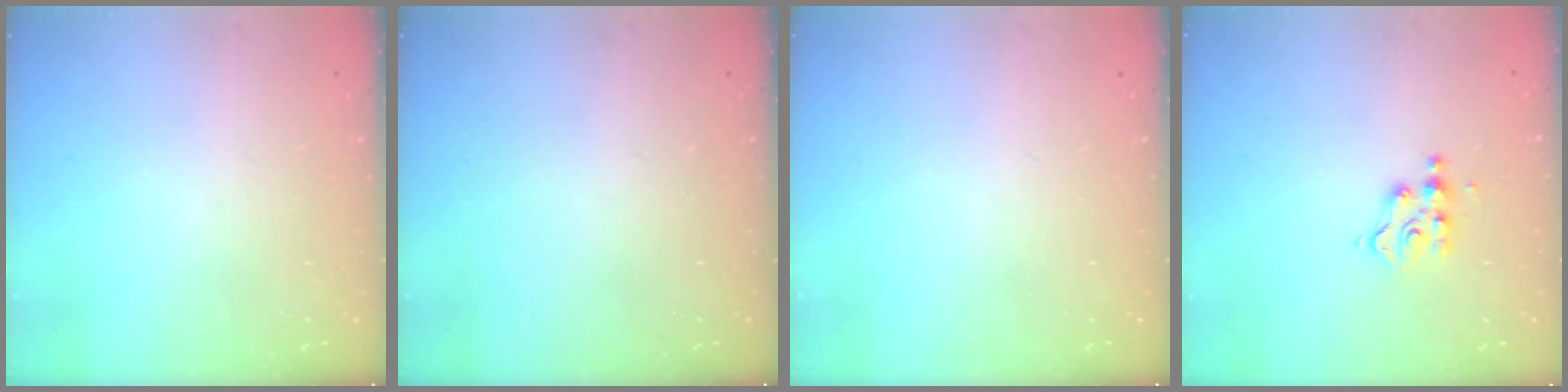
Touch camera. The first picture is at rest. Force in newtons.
{"total": 0.0}
{"total": 0.0}
{"total": 4.5, "press": 4.4, "slide": 0.6}